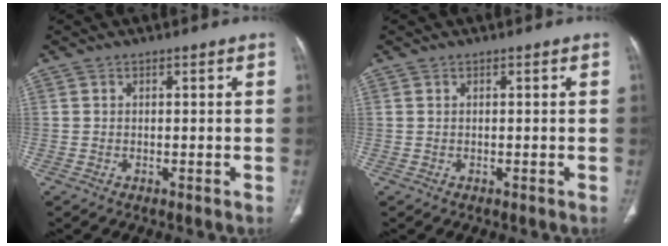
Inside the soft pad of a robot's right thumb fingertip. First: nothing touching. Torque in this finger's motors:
{"motor_torque": [0.32, 0.05, 0.07, -0.24, 0.03]}